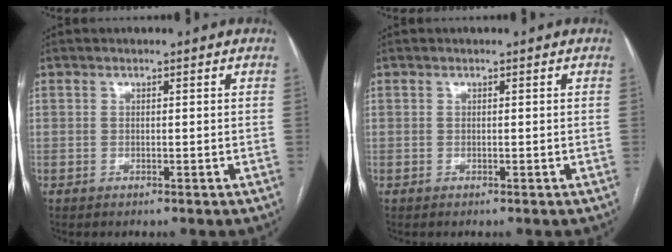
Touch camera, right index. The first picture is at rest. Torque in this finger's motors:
{"motor_torque": [0.00, 0.00, 0.00, 0.00]}